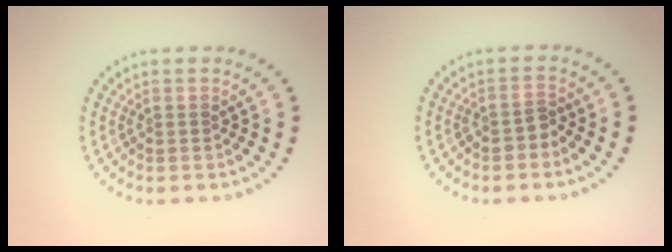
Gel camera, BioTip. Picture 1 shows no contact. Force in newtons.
{"total": 1.2, "press": 1.0, "slide": 0.7}